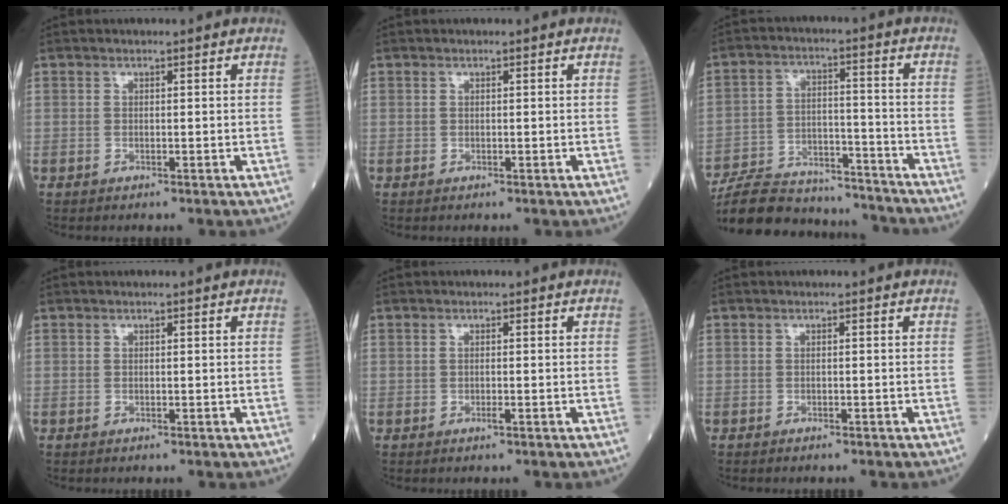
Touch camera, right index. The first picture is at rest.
{"total": 0.0}
{"total": 19.0, "force": [-17.8, 4.4, 4.9], "torque": [-0.114, 0.009, -0.272]}
{"total": 0.0}
{"total": 0.7, "force": [-0.3, 0.0, 0.6], "torque": [-0.014, -0.002, -0.004]}
{"total": 0.8, "force": [-0.8, 0.2, 0.3], "torque": [-0.007, -0.001, -0.010]}